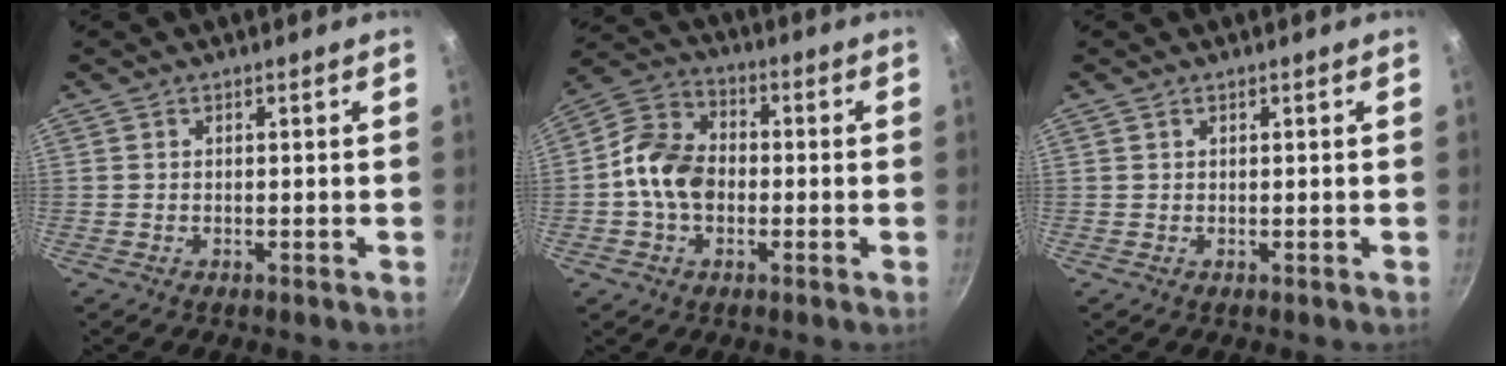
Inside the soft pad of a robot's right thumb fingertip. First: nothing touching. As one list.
[{"total": 10.8, "force": [-1.4, 7.9, 7.2], "torque": [-0.112, 0.028, -0.045]}, {"total": 0.0}]